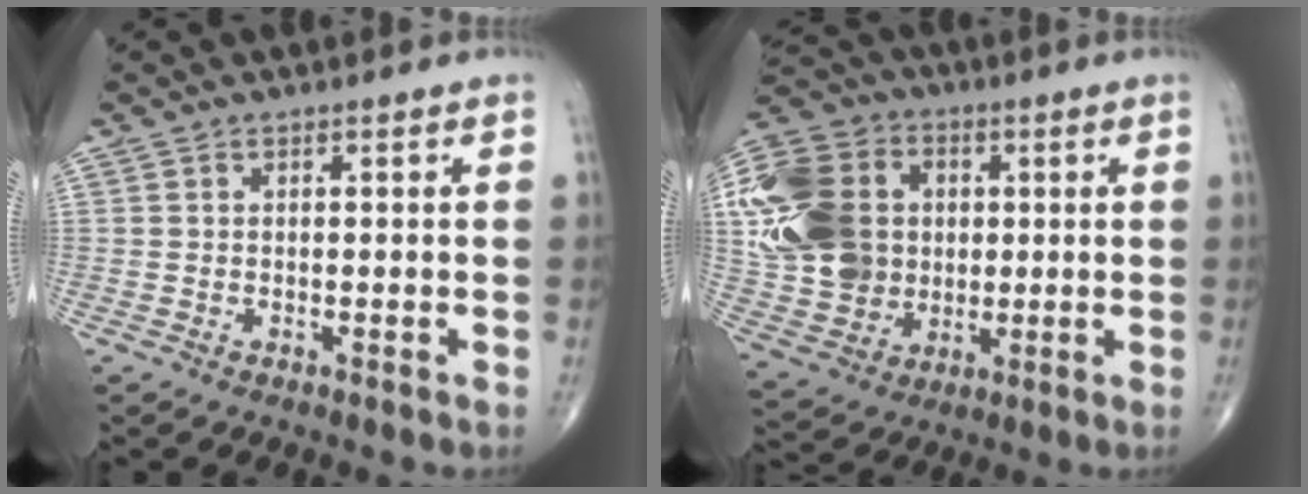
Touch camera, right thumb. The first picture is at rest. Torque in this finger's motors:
{"motor_torque": [-0.05, 0.67, 0.78, 0.52, 0.15]}